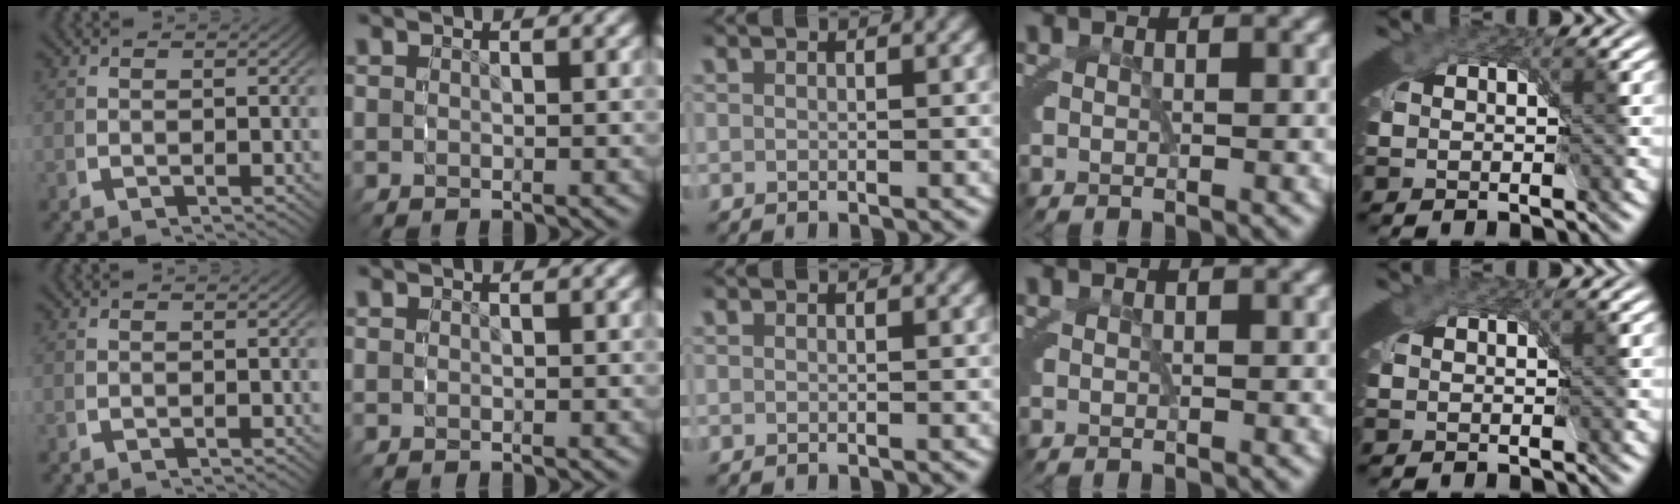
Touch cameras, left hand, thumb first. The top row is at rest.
{}